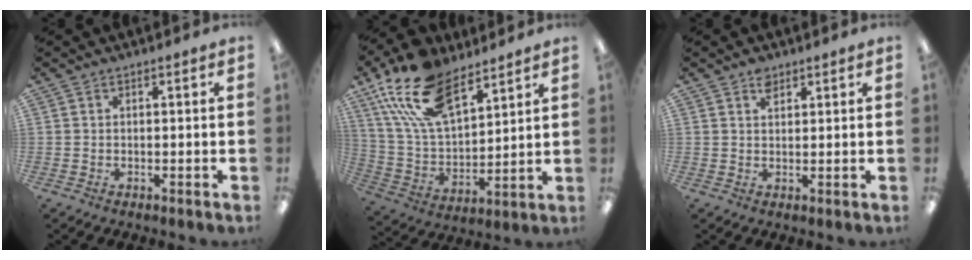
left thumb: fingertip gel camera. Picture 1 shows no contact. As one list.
[{"total": 20.4, "force": [12.8, 10.2, 12.2], "torque": [-0.268, -0.052, 0.232]}, {"total": 2.5, "force": [1.8, 1.3, 1.1], "torque": [-0.017, -0.005, 0.032]}]